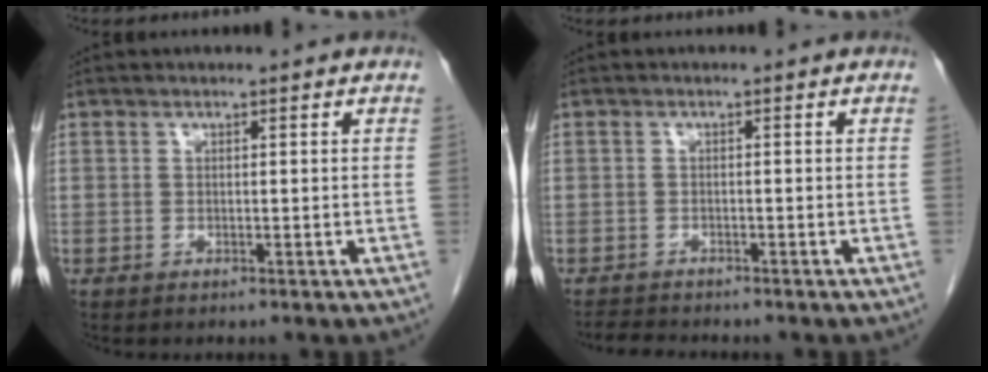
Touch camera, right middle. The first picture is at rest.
{"total": 2.6, "force": [-2.6, 0.5, 0.4], "torque": [-0.012, -0.013, -0.043]}